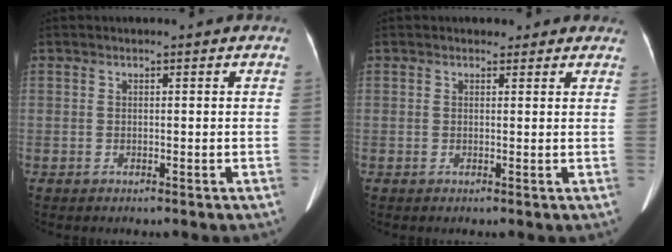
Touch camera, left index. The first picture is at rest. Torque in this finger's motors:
{"motor_torque": [0.16, -0.24, 0.04, 0.00]}